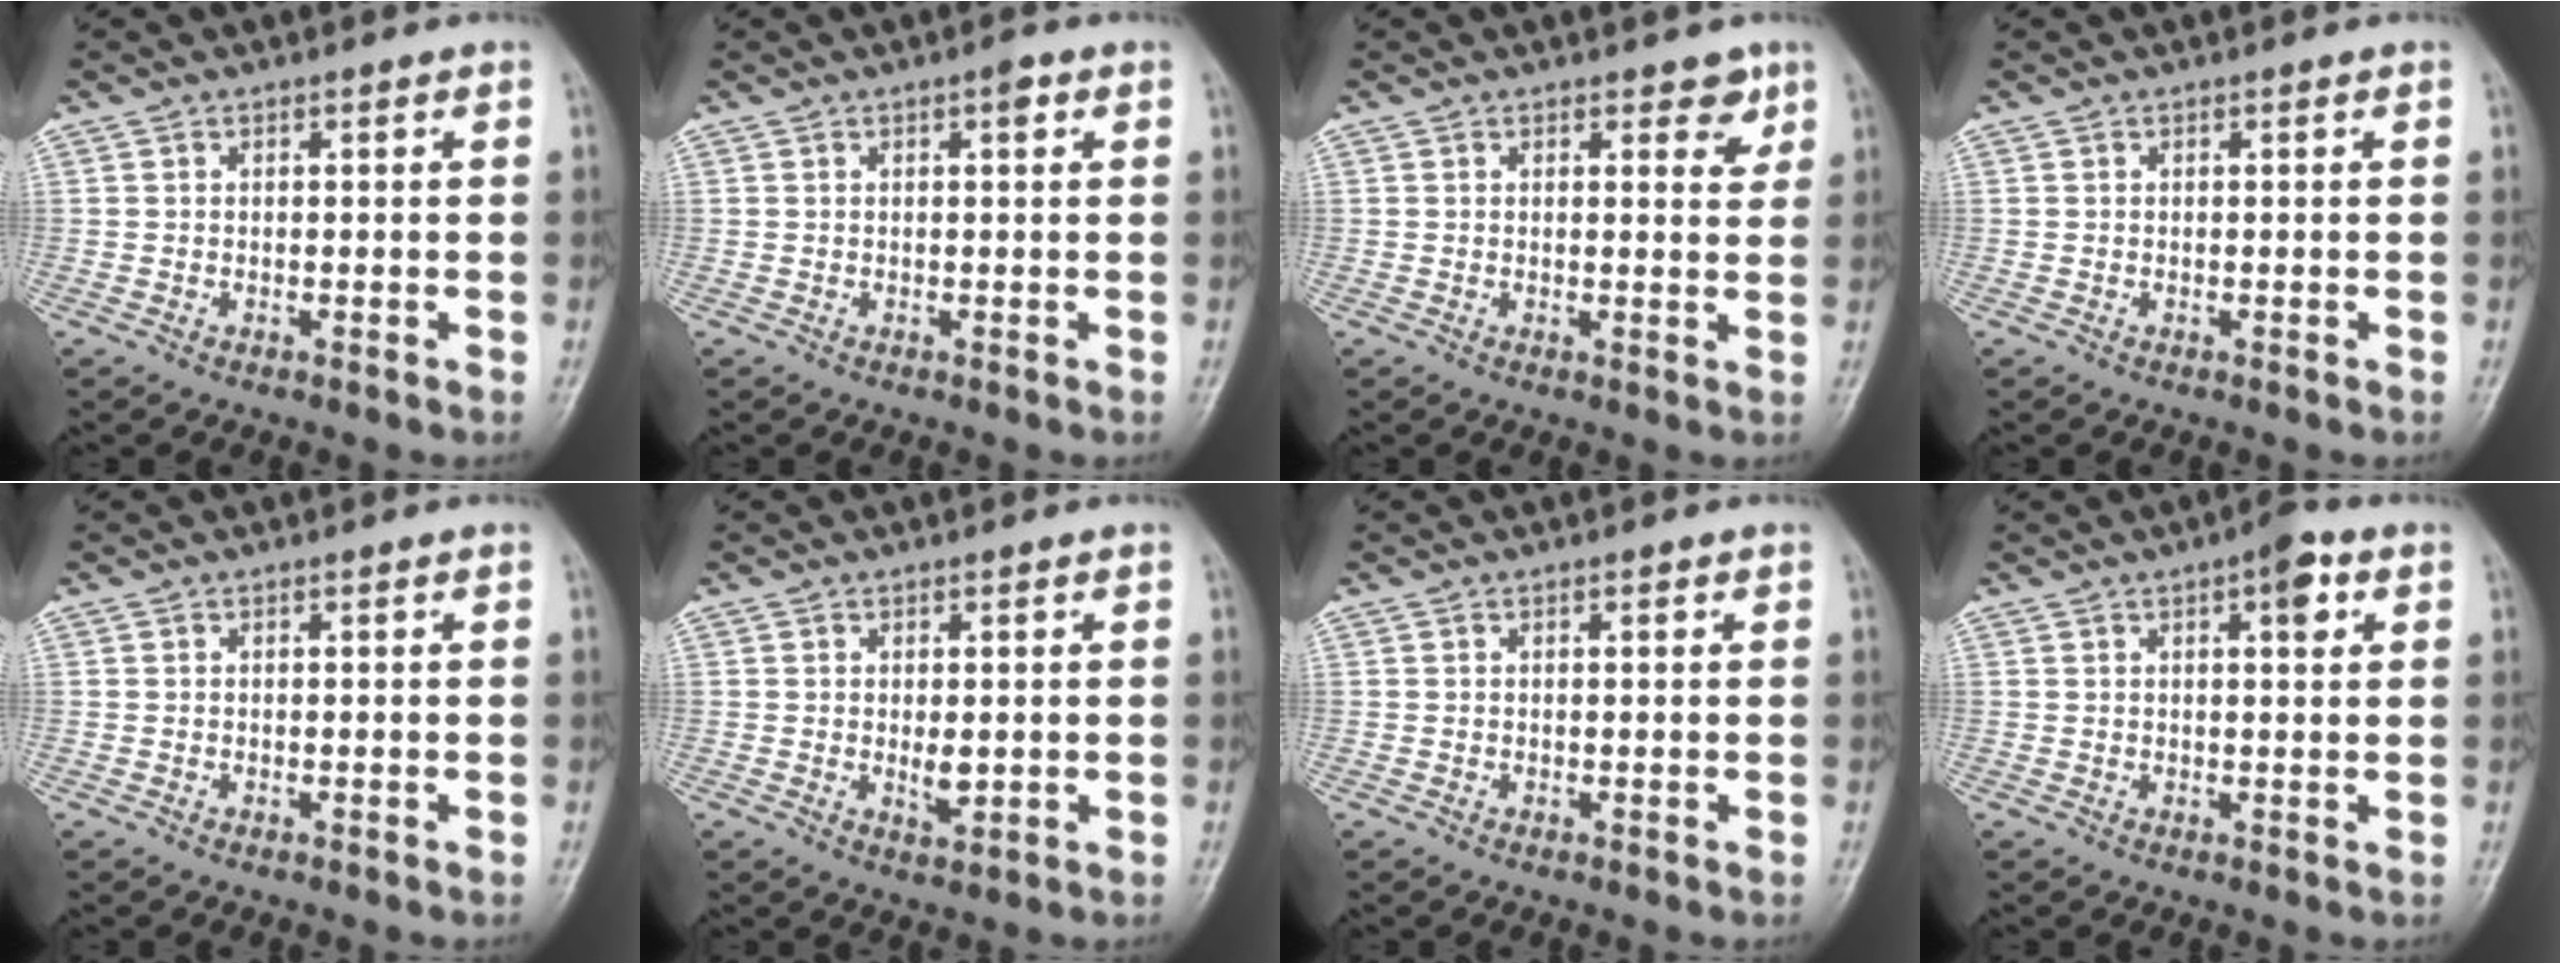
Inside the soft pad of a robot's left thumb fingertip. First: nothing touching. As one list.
[{"total": 1.9, "force": [0.8, 0.6, 1.6], "torque": [-0.022, 0.001, 0.009]}, {"total": 3.5, "force": [2.1, 1.7, 2.3], "torque": [-0.009, -0.010, 0.023]}, {"total": 0.0}, {"total": 0.0}, {"total": 3.7, "force": [0.1, 1.8, 3.3], "torque": [-0.043, -0.009, 0.007]}, {"total": 0.9, "force": [0.4, 0.4, 0.8], "torque": [-0.009, 0.002, 0.004]}, {"total": 5.3, "force": [2.3, 1.9, 4.4], "torque": [-0.049, -0.001, 0.025]}]